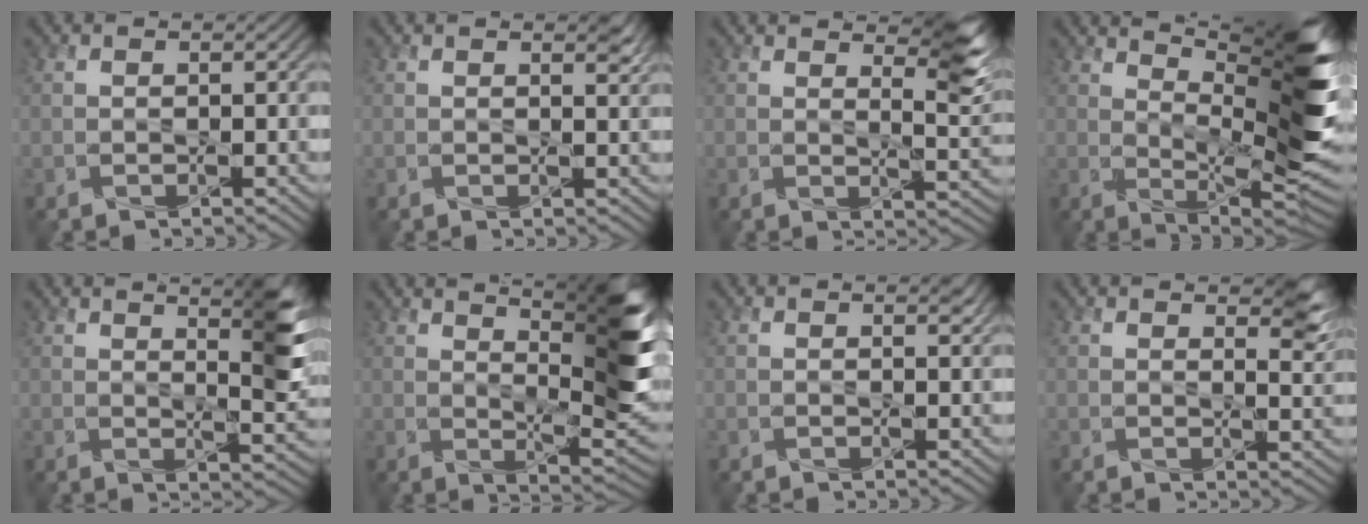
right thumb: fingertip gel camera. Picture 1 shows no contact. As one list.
[{"total": 1.4, "force": [1.1, 0.3, 0.9], "torque": [-0.014, -0.005, 0.019]}, {"total": 6.8, "force": [4.4, 1.7, 4.9], "torque": [-0.072, 0.000, 0.074]}, {"total": 14.3, "force": [5.9, 3.7, 12.5], "torque": [-0.186, 0.005, 0.100]}, {"total": 6.8, "force": [3.3, 1.5, 5.7], "torque": [-0.084, 0.001, 0.057]}, {"total": 11.4, "force": [5.1, 2.7, 9.9], "torque": [-0.147, -0.004, 0.083]}, {"total": 0.9, "force": [0.6, 0.1, 0.5], "torque": [-0.009, -0.003, 0.012]}, {"total": 4.1, "force": [2.8, 1.1, 2.7], "torque": [-0.045, -0.005, 0.048]}]